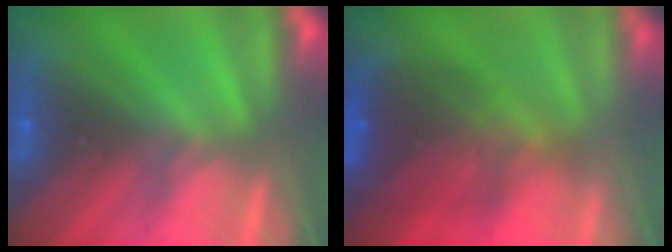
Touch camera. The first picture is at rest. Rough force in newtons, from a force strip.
{"total": 5.8}